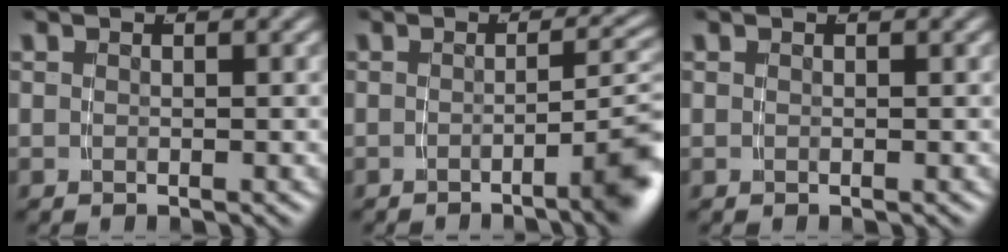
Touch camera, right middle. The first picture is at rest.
{"total": 5.1, "force": [-2.1, 0.9, 4.6], "torque": [-0.038, 0.008, -0.040]}
{"total": 0.0}